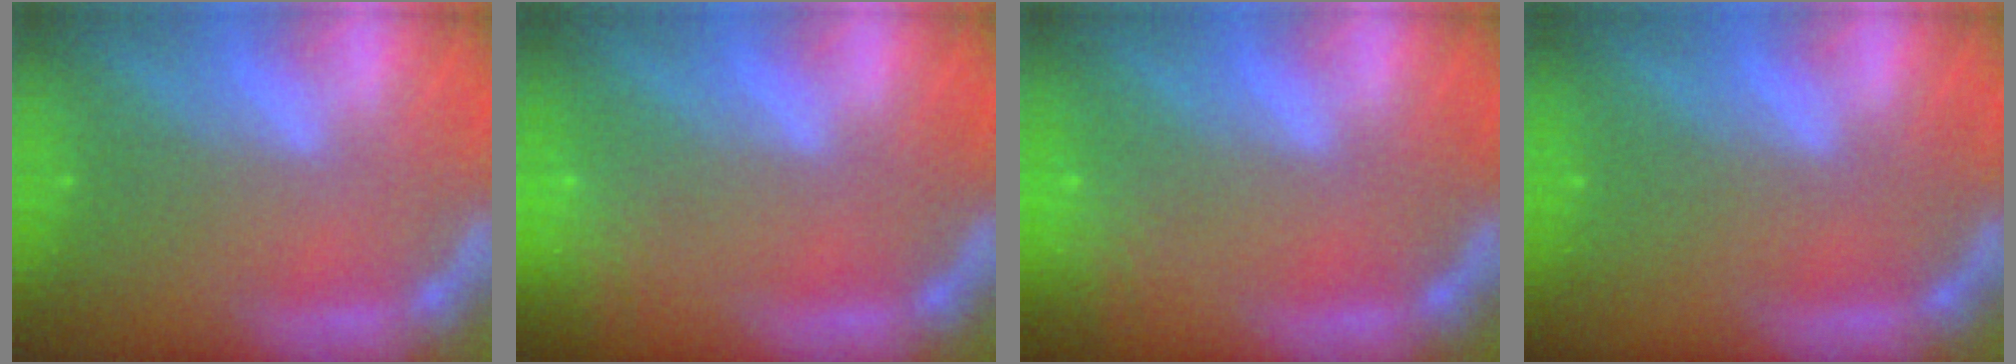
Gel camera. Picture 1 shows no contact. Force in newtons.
{"total": 6.1}
{"total": 5.1}
{"total": 0.0}